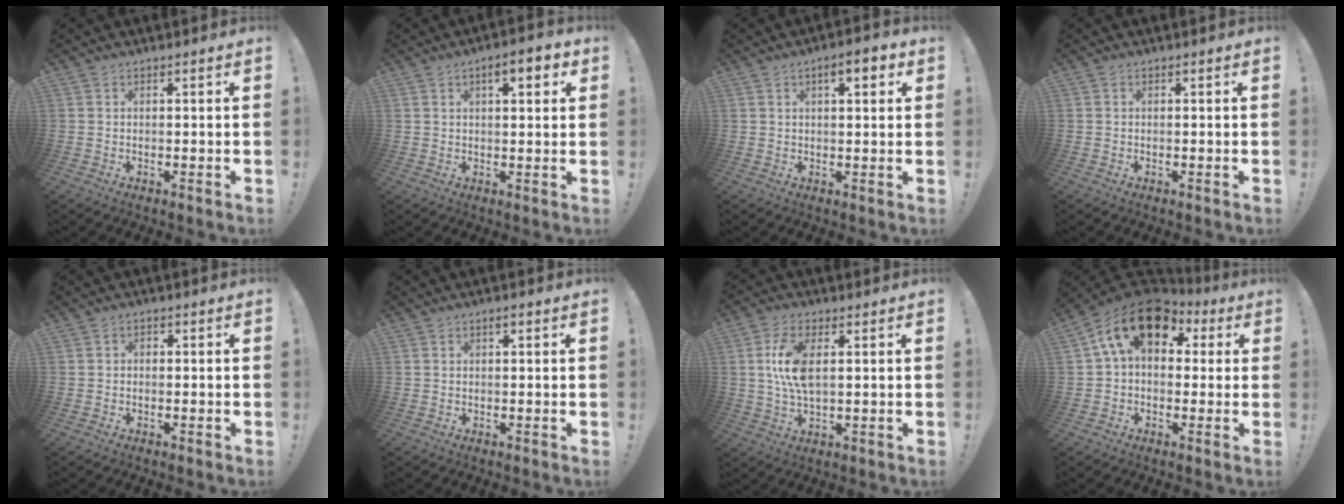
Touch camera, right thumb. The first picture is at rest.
{"total": 6.5, "force": [2.9, 2.1, 5.4], "torque": [-0.067, -0.010, 0.041]}
{"total": 5.9, "force": [2.5, 2.1, 4.9], "torque": [-0.065, -0.005, 0.036]}
{"total": 0.0}
{"total": 0.9, "force": [-0.5, 0.6, 0.5], "torque": [-0.007, 0.003, -0.010]}
{"total": 1.1, "force": [0.4, 0.4, 0.9], "torque": [-0.018, 0.002, 0.006]}
{"total": 10.0, "force": [1.6, 4.6, 8.7], "torque": [-0.164, -0.013, 0.025]}
{"total": 16.0, "force": [6.0, 9.7, 11.2], "torque": [-0.196, -0.007, 0.110]}